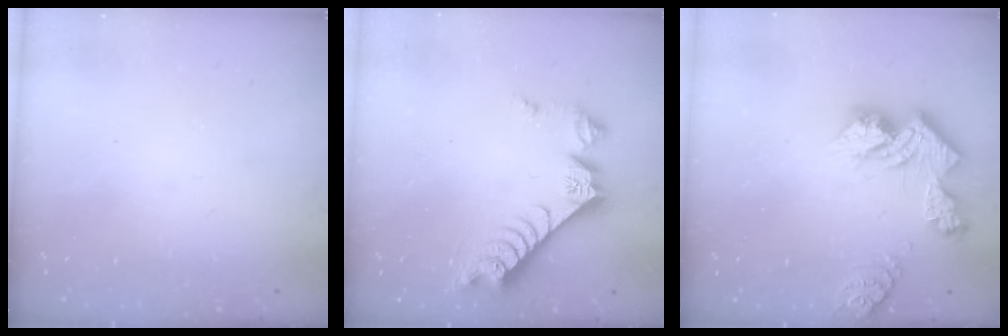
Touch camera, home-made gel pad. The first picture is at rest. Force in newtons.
{"total": 9.4, "press": 9.4, "slide": 0.6}
{"total": 12.8, "press": 12.7, "slide": 1.0}